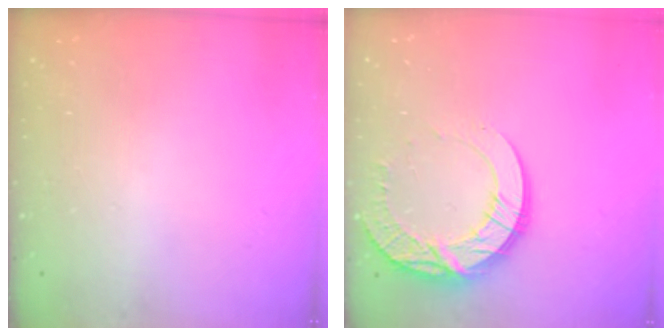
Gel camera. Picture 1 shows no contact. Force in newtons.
{"total": 14.4, "press": 14.4, "slide": 1.4}